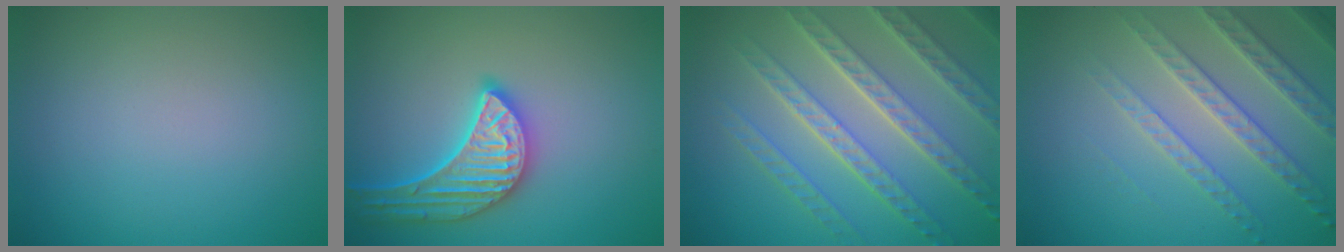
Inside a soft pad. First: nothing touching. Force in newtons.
{"total": 4.9, "press": 4.5, "slide": 2.0}
{"total": 8.3, "press": 5.8, "slide": 5.9}
{"total": 4.1, "press": 3.9, "slide": 1.3}